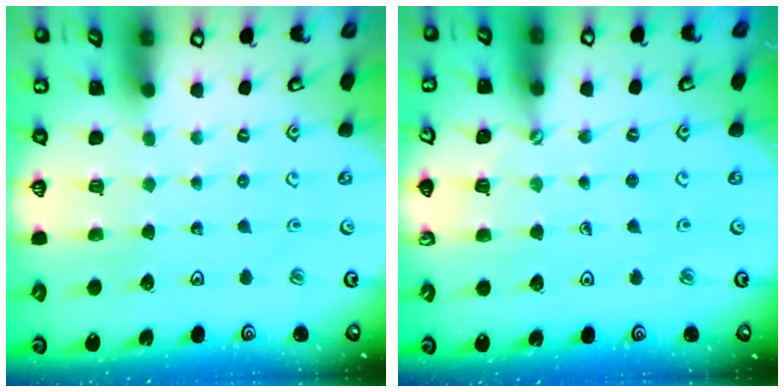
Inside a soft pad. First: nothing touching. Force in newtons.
{"total": 2.7, "press": 2.7, "slide": 0.4}